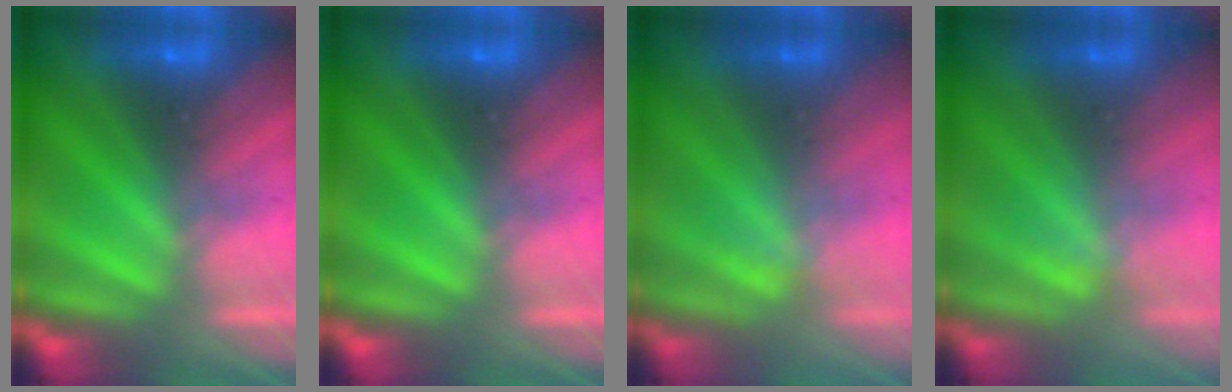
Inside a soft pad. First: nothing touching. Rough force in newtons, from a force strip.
{"total": 0.0}
{"total": 2.4}
{"total": 2.4}